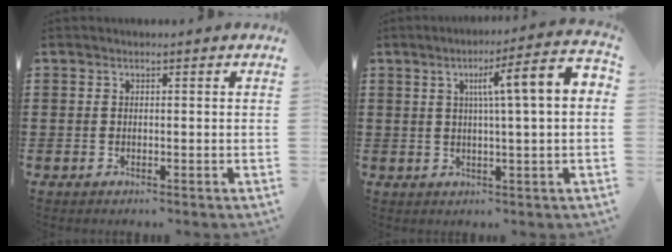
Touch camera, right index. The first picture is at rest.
{"total": 7.8, "force": [1.5, 0.2, 7.7], "torque": [-0.132, -0.008, 0.013]}